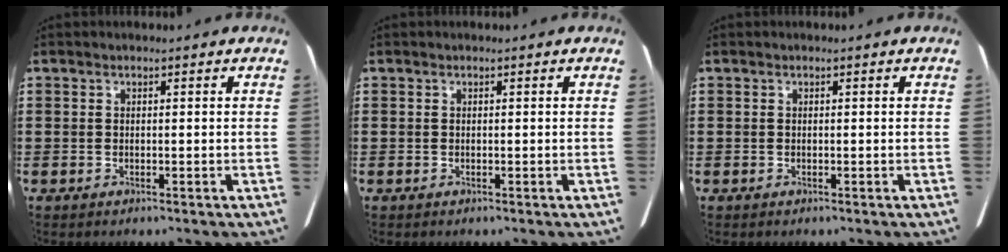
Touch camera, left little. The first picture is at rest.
{"total": 0.0}
{"total": 0.0}